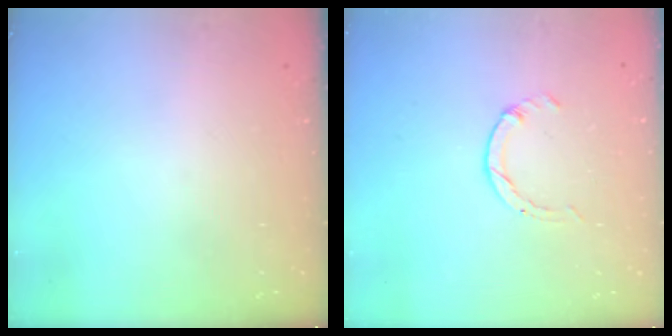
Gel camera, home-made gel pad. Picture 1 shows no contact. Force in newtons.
{"total": 0.5, "press": 0.5, "slide": 0.1}